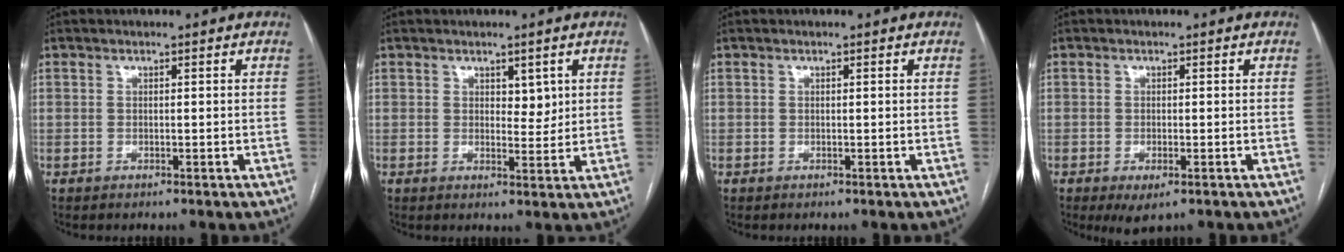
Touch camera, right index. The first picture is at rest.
{"total": 2.7, "force": [1.2, 1.5, 1.9], "torque": [-0.022, -0.006, 0.018]}
{"total": 0.0}
{"total": 3.1, "force": [-1.6, 1.1, 2.5], "torque": [-0.036, -0.005, -0.017]}